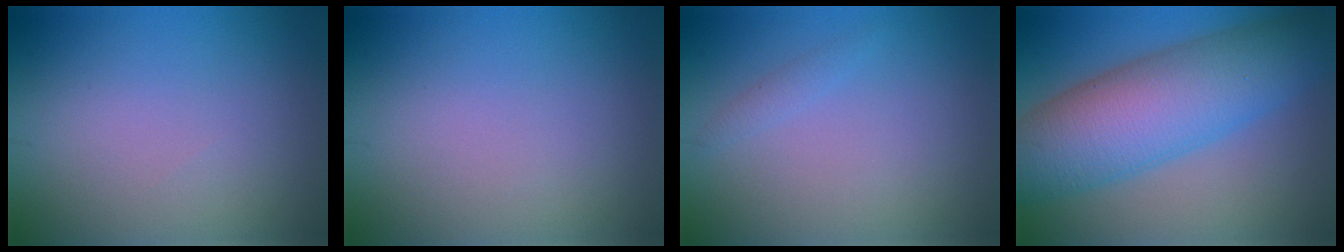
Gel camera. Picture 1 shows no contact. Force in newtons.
{"total": 0.0}
{"total": 0.8, "press": 0.8, "slide": 0.1}
{"total": 11.1, "press": 11.1, "slide": 0.0}